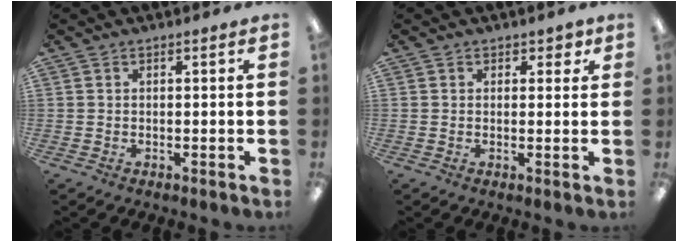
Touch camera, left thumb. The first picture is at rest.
{"total": 2.0, "force": [1.2, 1.5, 0.6], "torque": [0.003, -0.002, 0.018]}